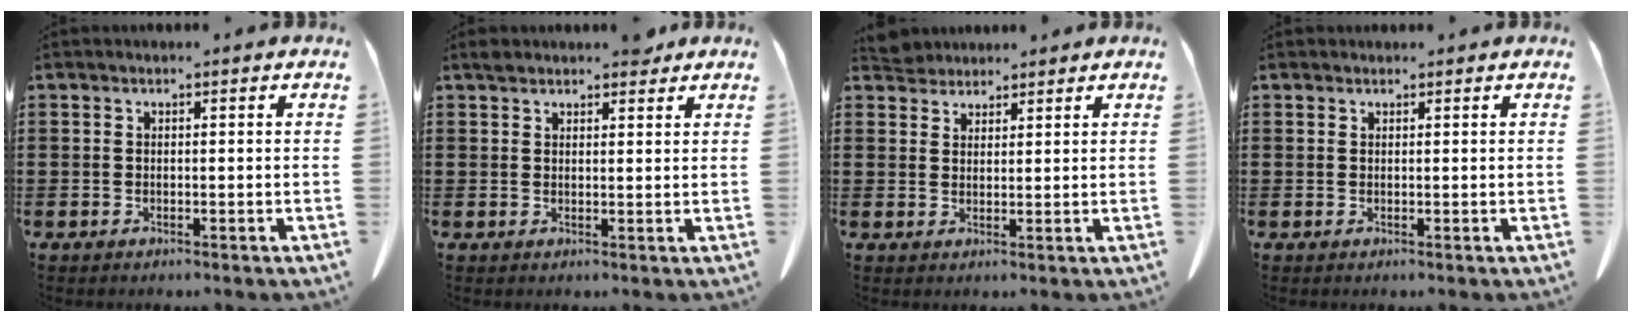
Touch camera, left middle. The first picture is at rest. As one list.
[{"total": 3.0, "force": [2.6, 1.0, 1.0], "torque": [-0.018, -0.001, 0.049]}, {"total": 3.1, "force": [3.0, 0.8, 0.1], "torque": [-0.010, -0.003, 0.061]}, {"total": 0.6, "force": [0.5, 0.2, 0.0], "torque": [-0.002, 0.000, 0.012]}]